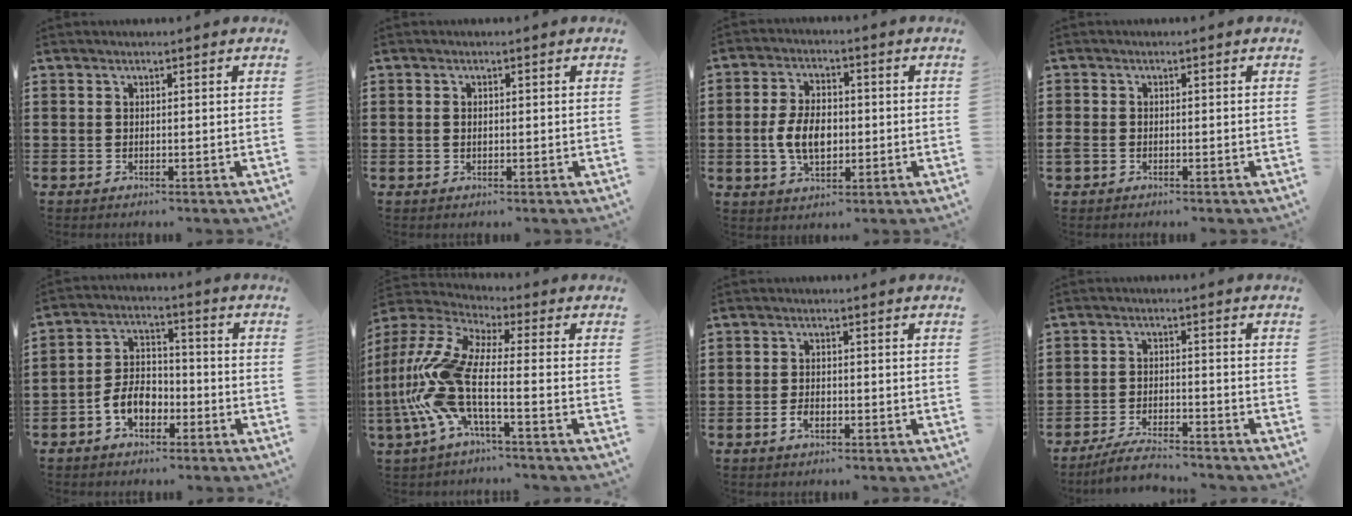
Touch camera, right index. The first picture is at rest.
{"total": 0.8, "force": [0.0, 0.4, 0.7], "torque": [-0.015, 0.002, 0.000]}
{"total": 6.9, "force": [-0.8, 4.1, 5.5], "torque": [-0.113, -0.002, -0.020]}
{"total": 1.4, "force": [-0.7, 1.0, 0.6], "torque": [-0.020, -0.001, -0.017]}
{"total": 6.0, "force": [-2.9, 4.0, 3.4], "torque": [-0.082, 0.007, -0.059]}
{"total": 11.4, "force": [-3.6, 2.9, 10.4], "torque": [-0.269, -0.033, -0.088]}
{"total": 2.0, "force": [-0.8, 1.1, 1.5], "torque": [-0.029, -0.001, -0.015]}
{"total": 4.6, "force": [-4.4, 0.1, 1.4], "torque": [-0.030, -0.003, -0.088]}